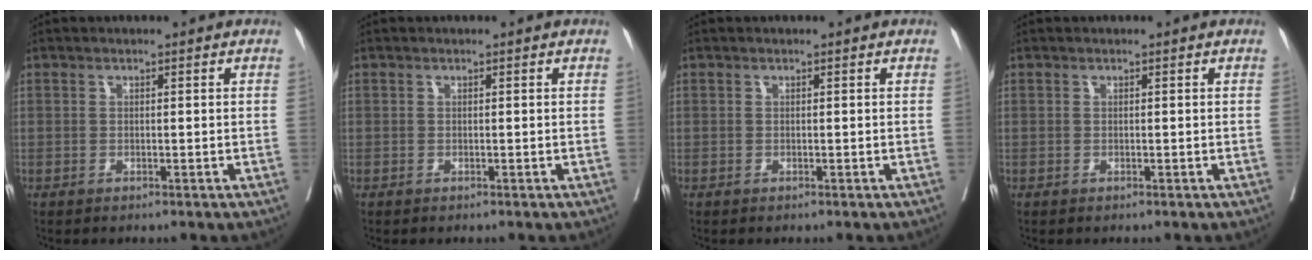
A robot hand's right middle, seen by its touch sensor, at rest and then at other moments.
{"total": 0.0}
{"total": 0.0}
{"total": 0.0}